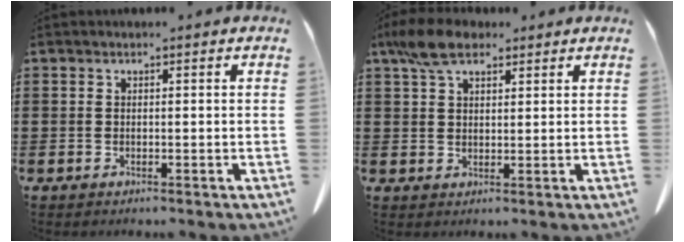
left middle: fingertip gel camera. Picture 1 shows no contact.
{"total": 6.0, "force": [4.1, 2.9, 3.3], "torque": [-0.080, 0.003, 0.078]}